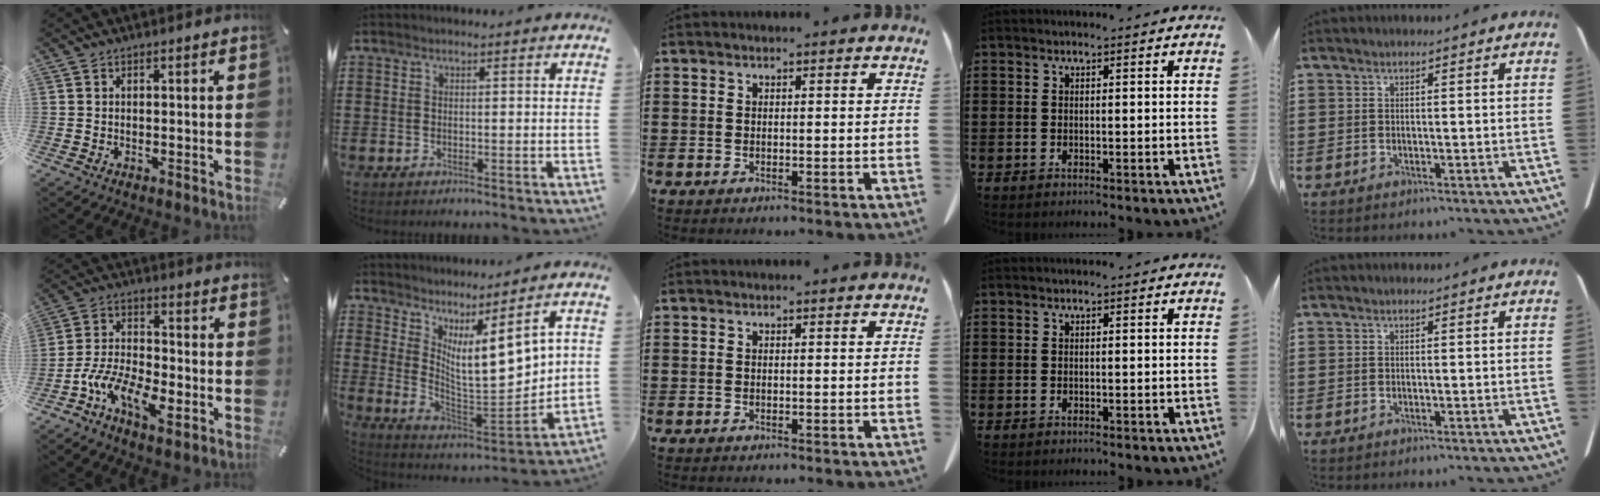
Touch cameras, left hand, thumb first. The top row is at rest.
{"thumb": {"total": 11.2, "force": [-6.0, 5.7, 7.5], "torque": [-0.156, 0.021, -0.107]}, "index": {"total": 9.9, "force": [5.1, 2.5, 8.2], "torque": [-0.130, -0.041, 0.087]}}